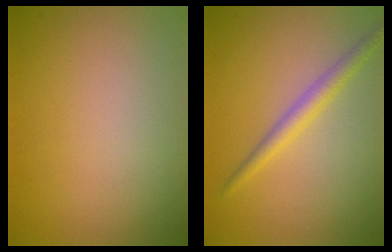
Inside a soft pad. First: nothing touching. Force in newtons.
{"total": 2.2, "press": 2.2, "slide": 0.0}